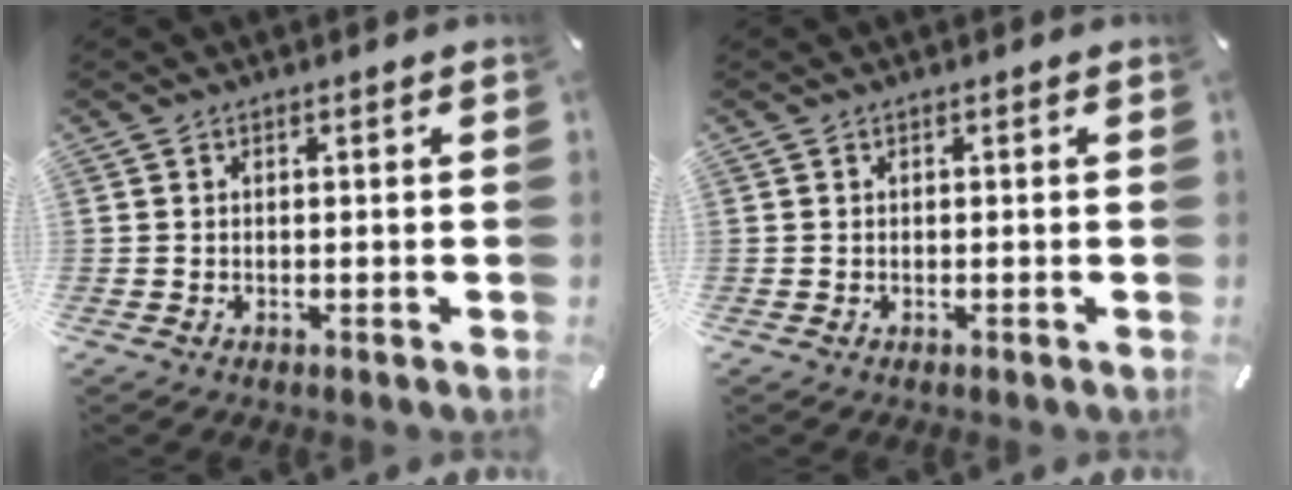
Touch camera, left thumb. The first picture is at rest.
{"total": 0.0}